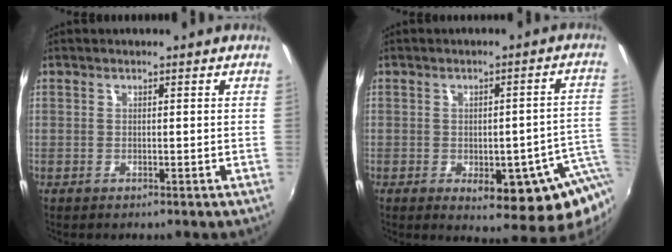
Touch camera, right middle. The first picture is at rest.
{"total": 13.0, "force": [-3.3, 4.7, 11.7], "torque": [-0.135, -0.015, -0.026]}